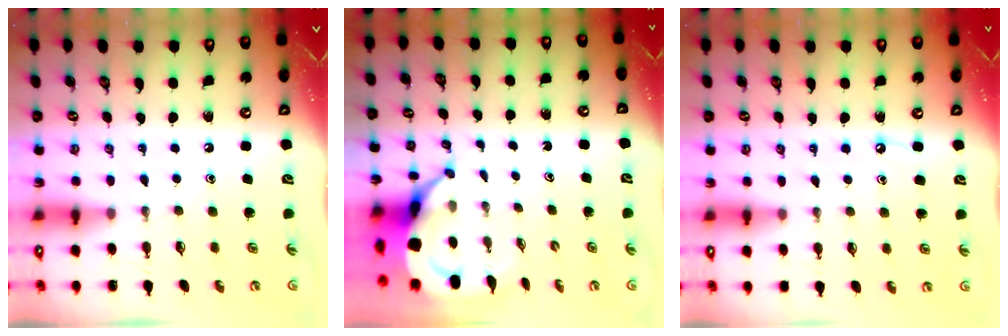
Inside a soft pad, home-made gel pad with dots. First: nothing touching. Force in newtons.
{"total": 5.9, "press": 5.8, "slide": 0.7}
{"total": 5.9, "press": 5.9, "slide": 0.6}